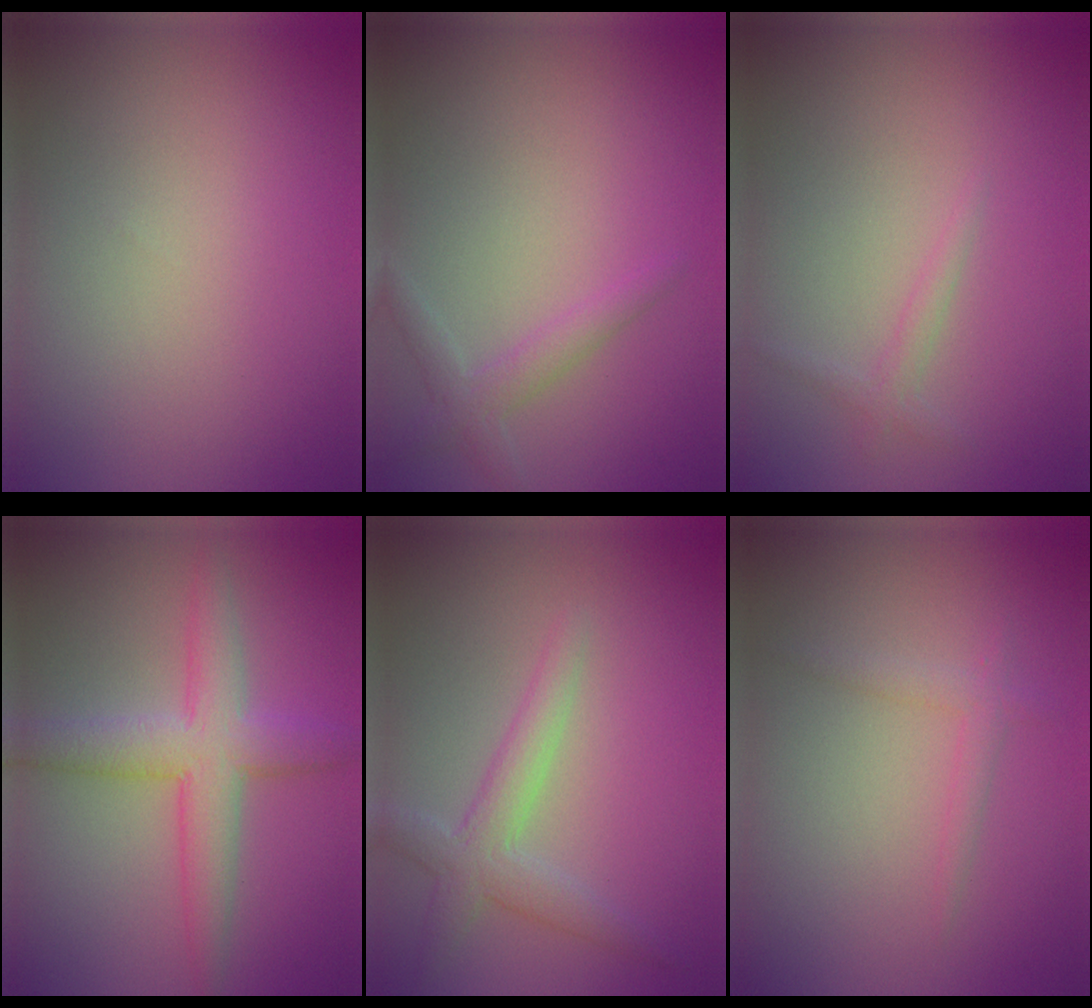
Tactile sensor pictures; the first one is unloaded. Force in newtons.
{"total": 2.0, "press": 2.0, "slide": 0.1}
{"total": 1.1, "press": 1.1, "slide": 0.1}
{"total": 5.3, "press": 5.3, "slide": 0.2}
{"total": 3.2, "press": 3.2, "slide": 0.2}
{"total": 1.4, "press": 1.4, "slide": 0.1}